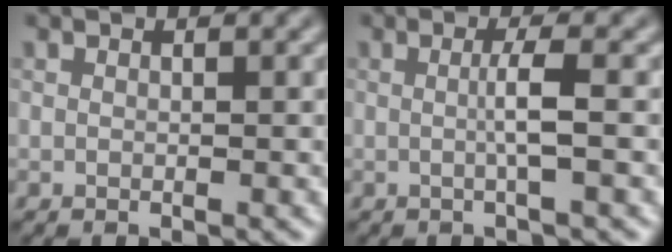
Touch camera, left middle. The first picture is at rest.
{"total": 1.9, "force": [-0.3, 0.1, 1.9], "torque": [-0.037, 0.001, -0.007]}